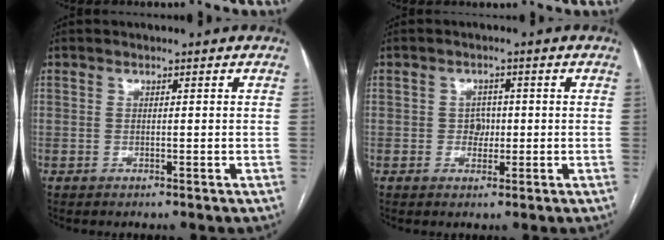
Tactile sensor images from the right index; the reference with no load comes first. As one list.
[{"total": 2.4, "force": [-0.1, 2.0, 1.3], "torque": [-0.013, 0.005, -0.001]}]